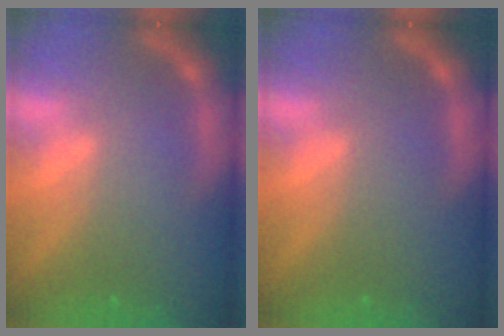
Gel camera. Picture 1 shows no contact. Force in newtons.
{"total": 0.0}